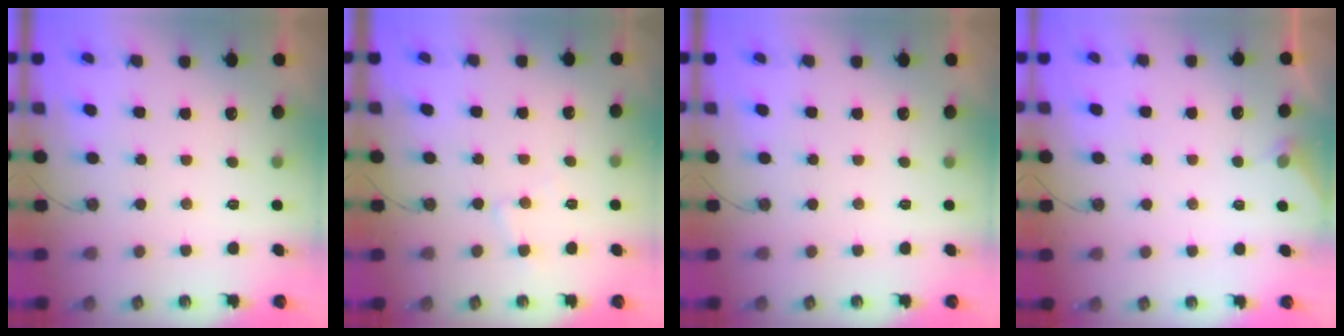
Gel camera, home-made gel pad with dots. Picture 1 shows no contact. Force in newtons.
{"total": 5.8, "press": 5.8, "slide": 0.6}
{"total": 0.0}
{"total": 2.7, "press": 2.7, "slide": 0.4}